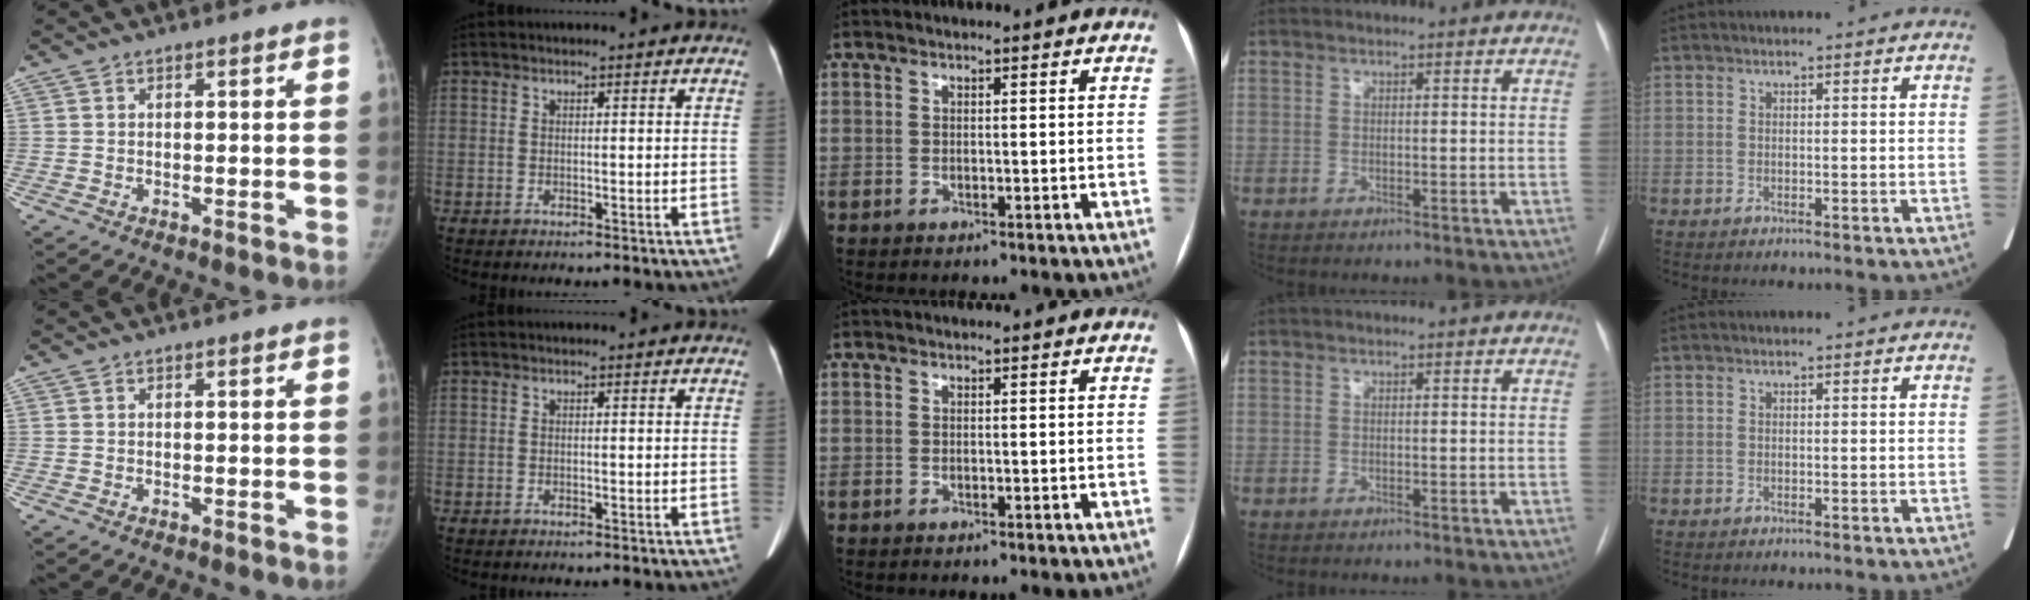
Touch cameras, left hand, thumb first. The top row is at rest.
{}